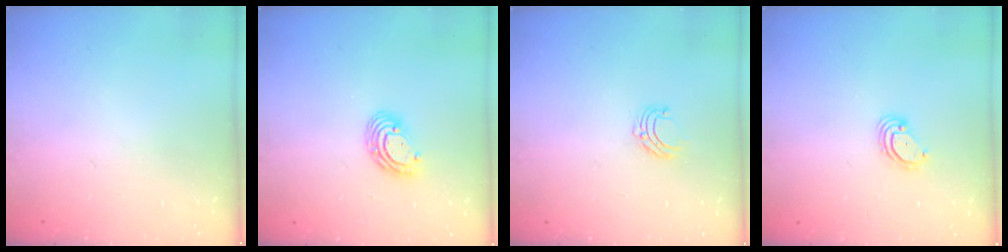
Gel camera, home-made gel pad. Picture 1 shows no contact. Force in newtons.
{"total": 6.7, "press": 6.6, "slide": 0.8}
{"total": 5.3, "press": 5.3, "slide": 0.5}
{"total": 4.1, "press": 4.0, "slide": 0.3}